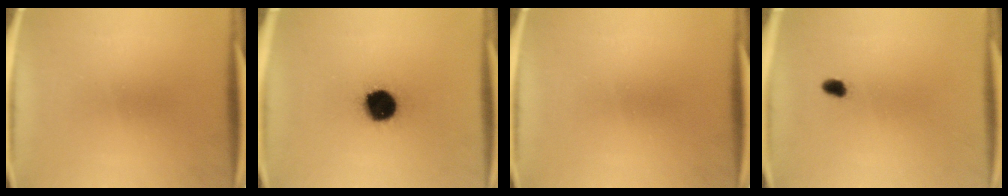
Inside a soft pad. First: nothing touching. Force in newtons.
{"total": 14.8}
{"total": 0.0}
{"total": 1.8}